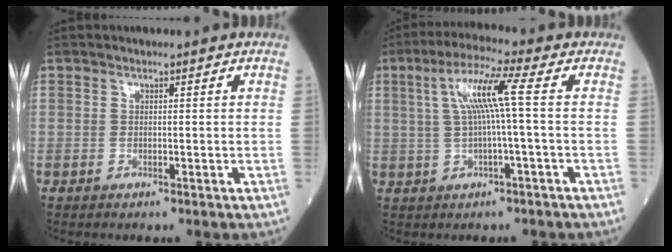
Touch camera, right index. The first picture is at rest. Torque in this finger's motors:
{"motor_torque": [1.01, 0.44, 0.62, 0.20]}